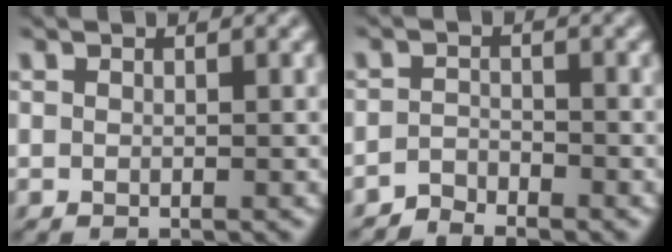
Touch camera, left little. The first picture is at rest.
{"total": 1.9, "force": [-1.9, 0.4, 0.0], "torque": [-0.001, 0.009, -0.040]}